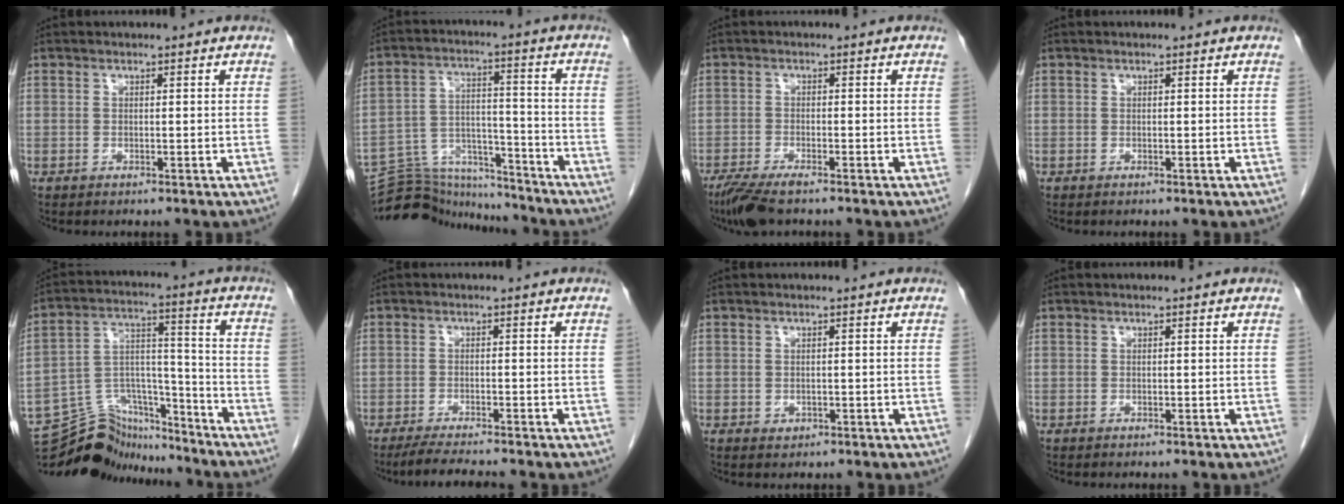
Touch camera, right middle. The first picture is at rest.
{"total": 12.7, "force": [-12.6, 2.0, 0.4], "torque": [-0.008, 0.038, -0.208]}
{"total": 5.9, "force": [-4.4, 1.0, 3.8], "torque": [-0.071, -0.014, -0.077]}
{"total": 0.0}
{"total": 13.3, "force": [-12.7, 3.5, 1.3], "torque": [-0.028, 0.050, -0.220]}
{"total": 4.6, "force": [-4.1, -0.1, 2.2], "torque": [-0.040, -0.016, -0.069]}
{"total": 0.8, "force": [-0.2, 0.7, 0.3], "torque": [-0.008, 0.000, 0.001]}
{"total": 0.0}